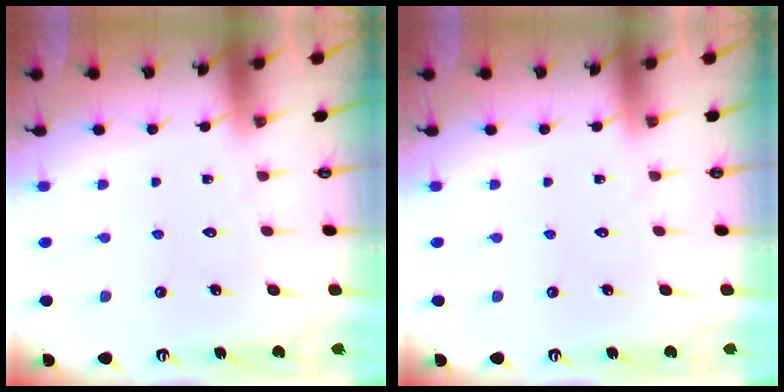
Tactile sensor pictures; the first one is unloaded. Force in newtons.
{"total": 0.0}